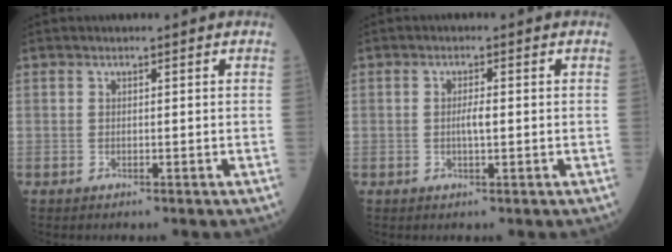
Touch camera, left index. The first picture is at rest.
{"total": 1.9, "force": [-0.3, 0.4, 1.9], "torque": [-0.038, -0.002, -0.006]}